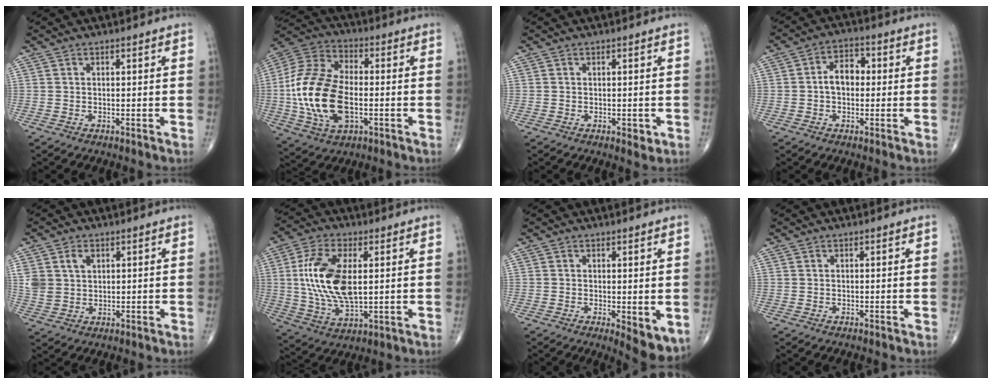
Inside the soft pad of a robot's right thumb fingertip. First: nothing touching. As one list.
[{"total": 19.7, "force": [-2.5, 11.3, 16.0], "torque": [-0.329, 0.014, -0.045]}, {"total": 1.7, "force": [-0.4, 0.9, 1.3], "torque": [-0.013, -0.002, -0.005]}, {"total": 5.8, "force": [-0.2, 4.0, 4.2], "torque": [-0.055, 0.021, -0.012]}, {"total": 5.7, "force": [2.2, 4.2, 3.2], "torque": [-0.054, -0.003, 0.049]}, {"total": 15.1, "force": [1.9, 7.3, 13.1], "torque": [-0.262, -0.010, 0.040]}, {"total": 6.1, "force": [-1.0, 2.3, 5.5], "torque": [-0.072, -0.018, -0.010]}, {"total": 0.0}]